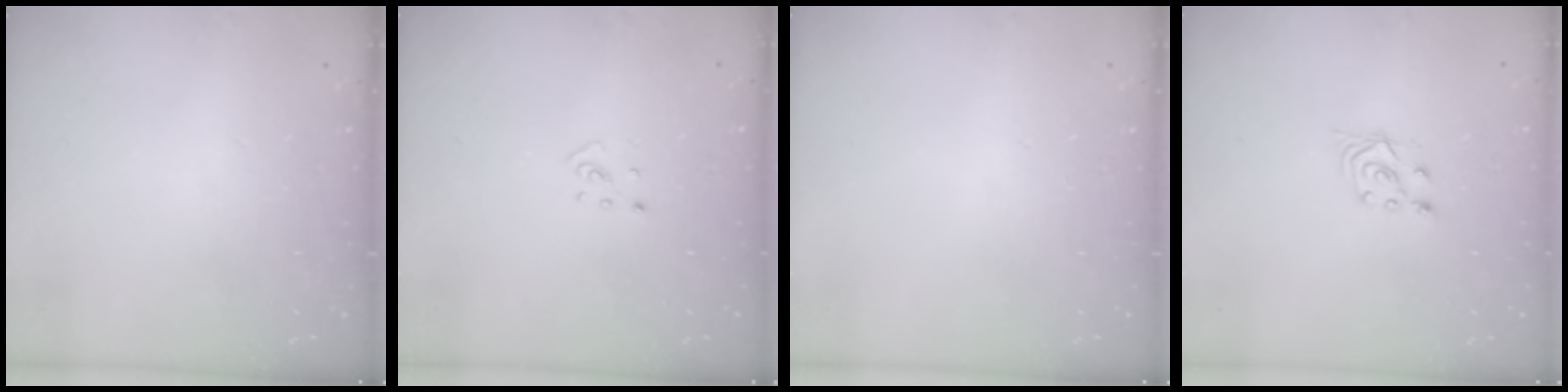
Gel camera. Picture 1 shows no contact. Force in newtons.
{"total": 2.5, "press": 2.4, "slide": 0.5}
{"total": 0.0}
{"total": 3.0, "press": 2.8, "slide": 0.9}